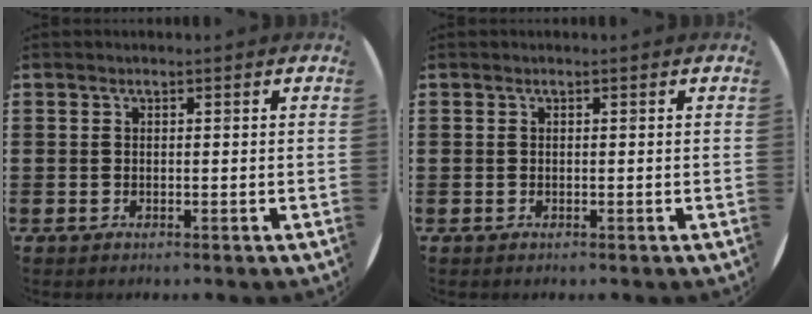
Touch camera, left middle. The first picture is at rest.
{"total": 0.0}